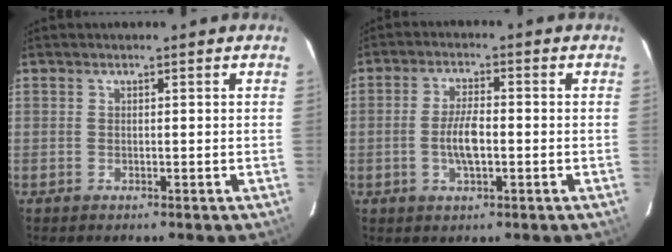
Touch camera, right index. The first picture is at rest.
{"total": 5.7, "force": [-1.2, 2.0, 5.2], "torque": [-0.104, 0.002, -0.021]}